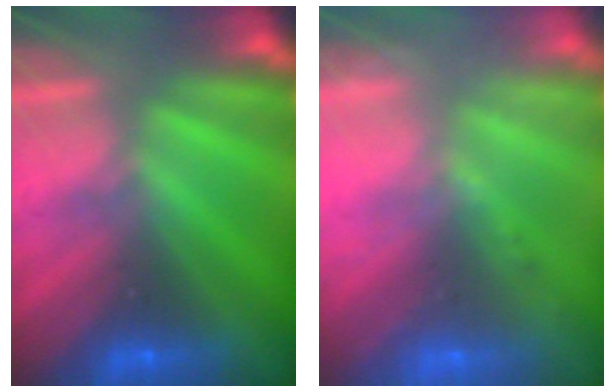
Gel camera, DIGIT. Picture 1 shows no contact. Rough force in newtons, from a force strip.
{"total": 2.4}